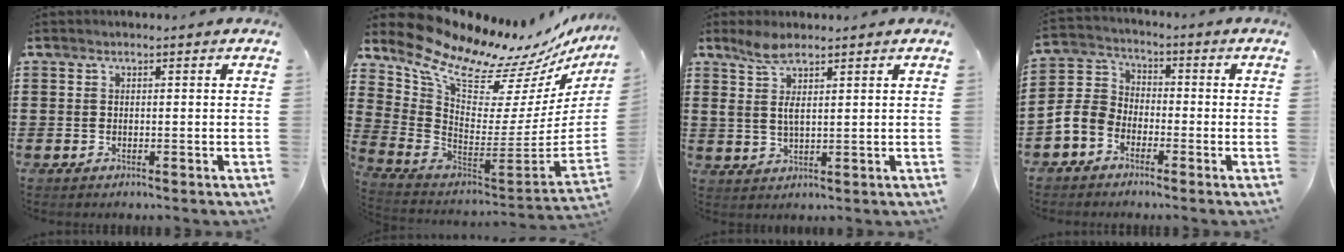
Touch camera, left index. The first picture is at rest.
{"total": 12.4, "force": [10.8, 3.4, 5.2], "torque": [-0.136, -0.088, 0.180]}
{"total": 4.4, "force": [2.7, 1.2, 3.3], "torque": [-0.079, 0.000, 0.046]}
{"total": 5.8, "force": [-3.3, 4.2, 2.3], "torque": [-0.081, 0.009, -0.074]}